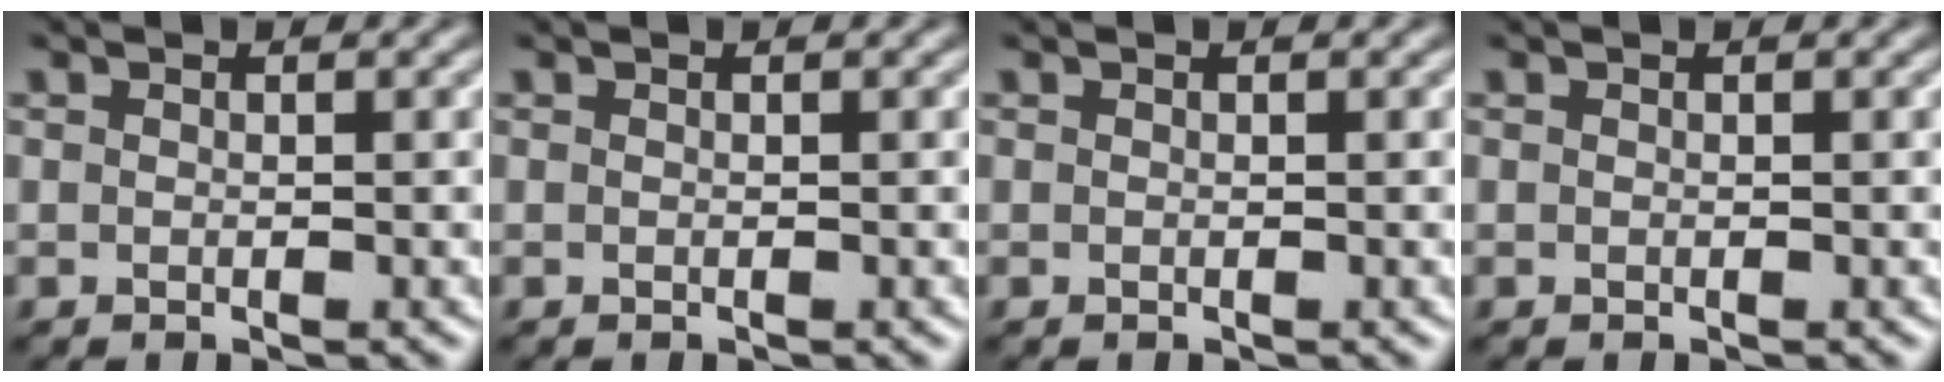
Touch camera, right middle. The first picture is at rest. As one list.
[{"total": 0.0}, {"total": 0.0}, {"total": 0.0}]